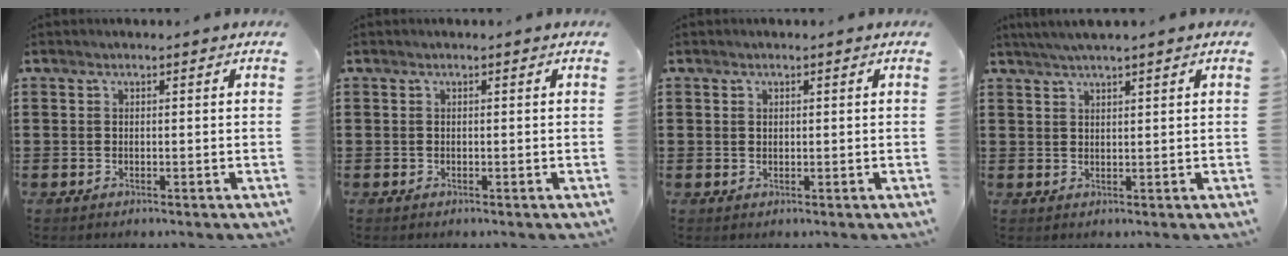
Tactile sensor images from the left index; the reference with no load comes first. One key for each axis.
{"total": 0.0}
{"total": 0.8, "fx": 0.3, "fy": 0.6, "fz": 0.4, "tx": -0.009, "ty": 0.005, "tz": 0.006}
{"total": 2.2, "fx": 1.8, "fy": -0.4, "fz": 1.2, "tx": -0.026, "ty": 0.001, "tz": 0.035}